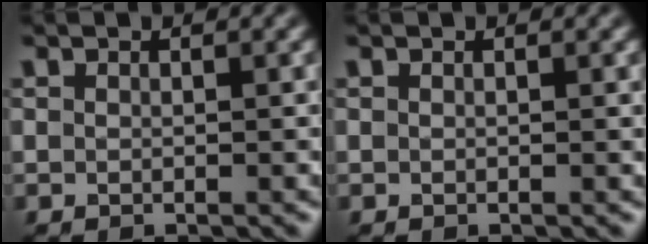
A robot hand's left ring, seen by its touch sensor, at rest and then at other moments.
{"total": 0.0}